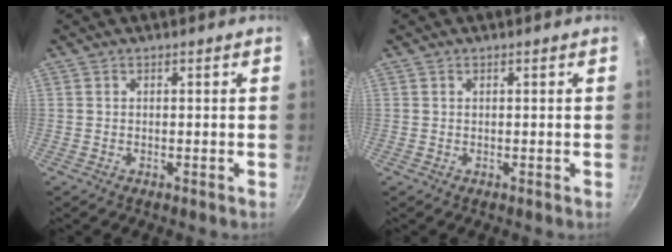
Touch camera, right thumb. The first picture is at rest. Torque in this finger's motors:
{"motor_torque": [0.04, 0.02, 0.05, 0.01, 0.00]}